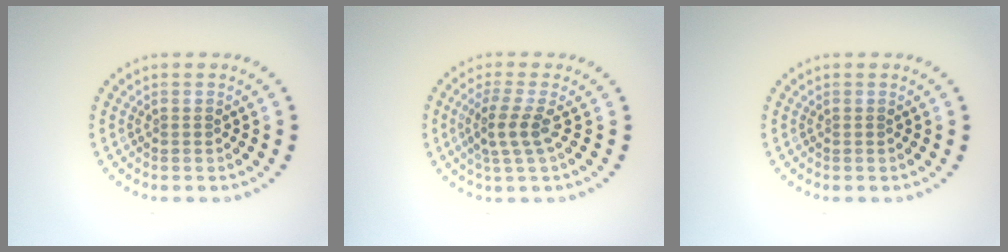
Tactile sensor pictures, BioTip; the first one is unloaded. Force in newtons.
{"total": 2.5, "press": 2.0, "slide": 1.5}
{"total": 0.0}